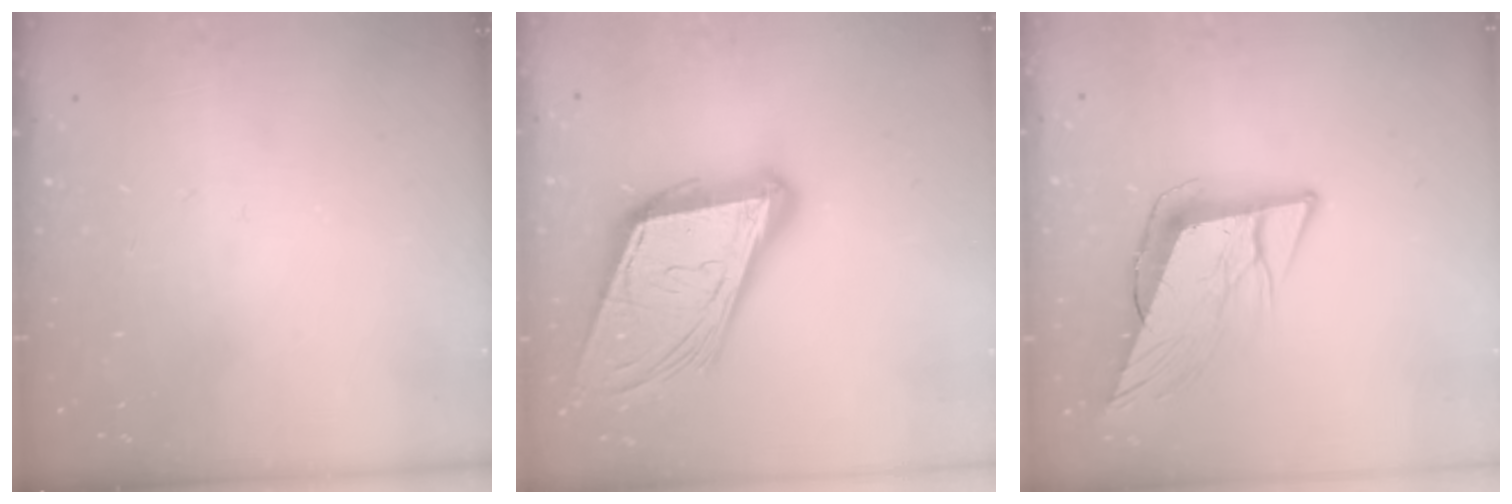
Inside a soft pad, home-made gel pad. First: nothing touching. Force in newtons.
{"total": 22.1, "press": 21.7, "slide": 4.6}
{"total": 11.1, "press": 10.3, "slide": 4.0}